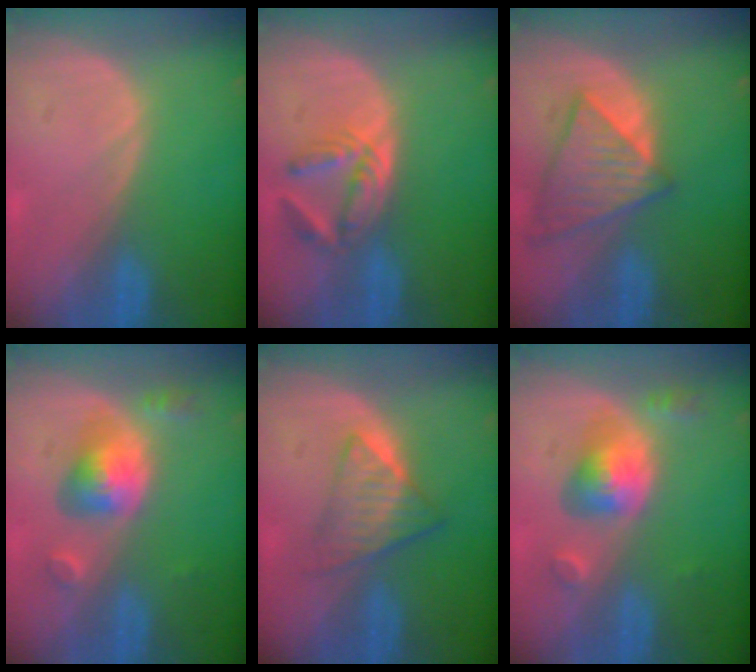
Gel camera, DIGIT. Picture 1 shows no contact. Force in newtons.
{"total": 5.7, "press": 5.3, "slide": 2.3}
{"total": 8.0, "press": 7.3, "slide": 3.4}
{"total": 6.0, "press": 5.5, "slide": 2.4}
{"total": 6.2, "press": 5.4, "slide": 3.0}
{"total": 6.0, "press": 5.5, "slide": 2.4}